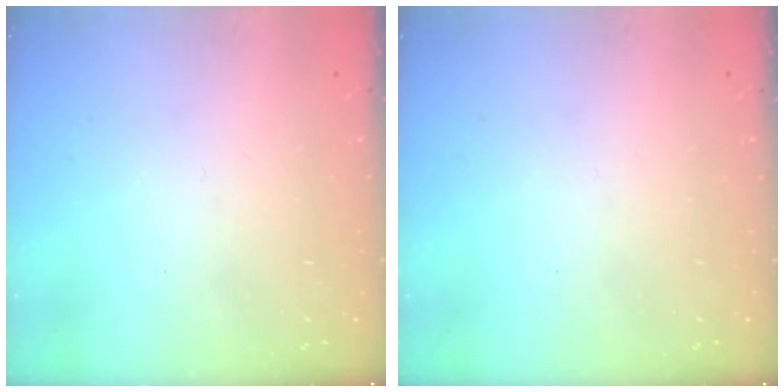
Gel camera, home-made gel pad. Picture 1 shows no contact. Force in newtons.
{"total": 0.0}